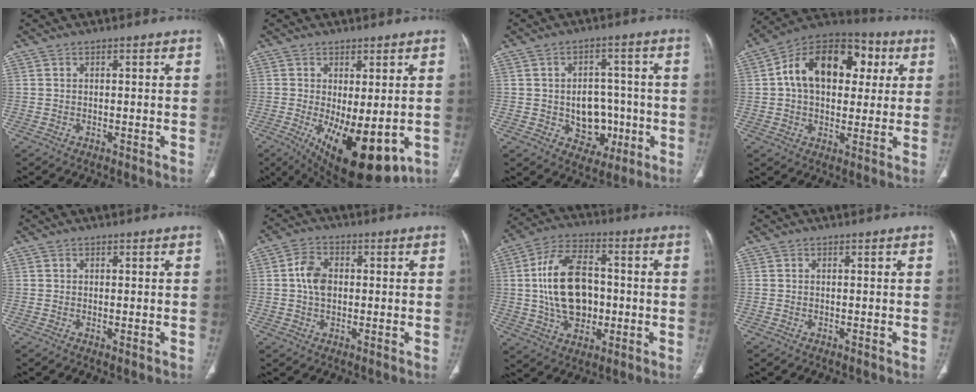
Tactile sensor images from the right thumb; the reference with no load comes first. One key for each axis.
{"total": 15.4, "fx": -4.4, "fy": 6.4, "fz": 13.4, "tx": -0.198, "ty": -0.022, "tz": -0.042}
{"total": 9.4, "fx": -1.8, "fy": 7.4, "fz": 5.6, "tx": -0.036, "ty": 0.024, "tz": -0.013}
{"total": 19.6, "fx": 4.3, "fy": 13.0, "fz": 14.0, "tx": -0.191, "ty": 0.021, "tz": 0.058}
{"total": 0.6, "fx": -0.1, "fy": 0.2, "fz": 0.5, "tx": -0.014, "ty": -0.004, "tz": -0.002}
{"total": 5.6, "fx": 0.3, "fy": 3.9, "fz": 4.0, "tx": -0.068, "ty": 0.009, "tz": 0.000}
{"total": 16.1, "fx": -0.2, "fy": 10.3, "fz": 12.4, "tx": -0.206, "ty": 0.020, "tz": 0.000}
{"total": 0.0}